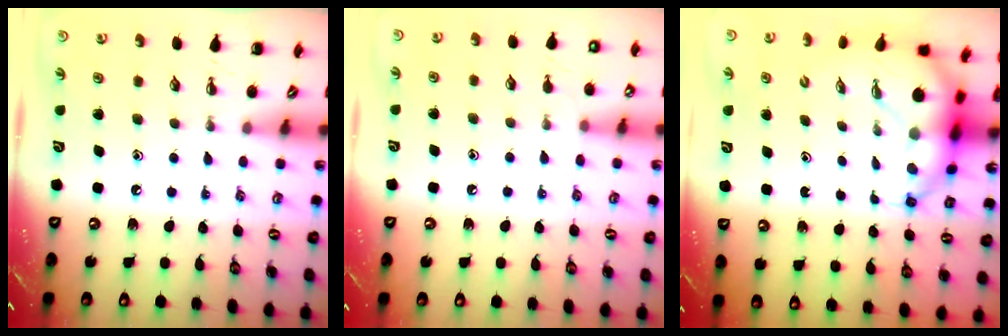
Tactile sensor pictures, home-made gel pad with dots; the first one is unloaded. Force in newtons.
{"total": 5.9, "press": 5.6, "slide": 1.8}
{"total": 8.0, "press": 7.7, "slide": 2.2}